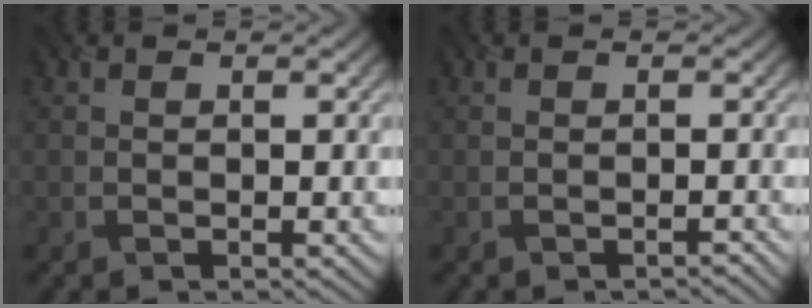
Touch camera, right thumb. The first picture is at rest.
{"total": 0.8, "force": [-0.7, -0.1, -0.2], "torque": [0.002, -0.001, -0.014]}